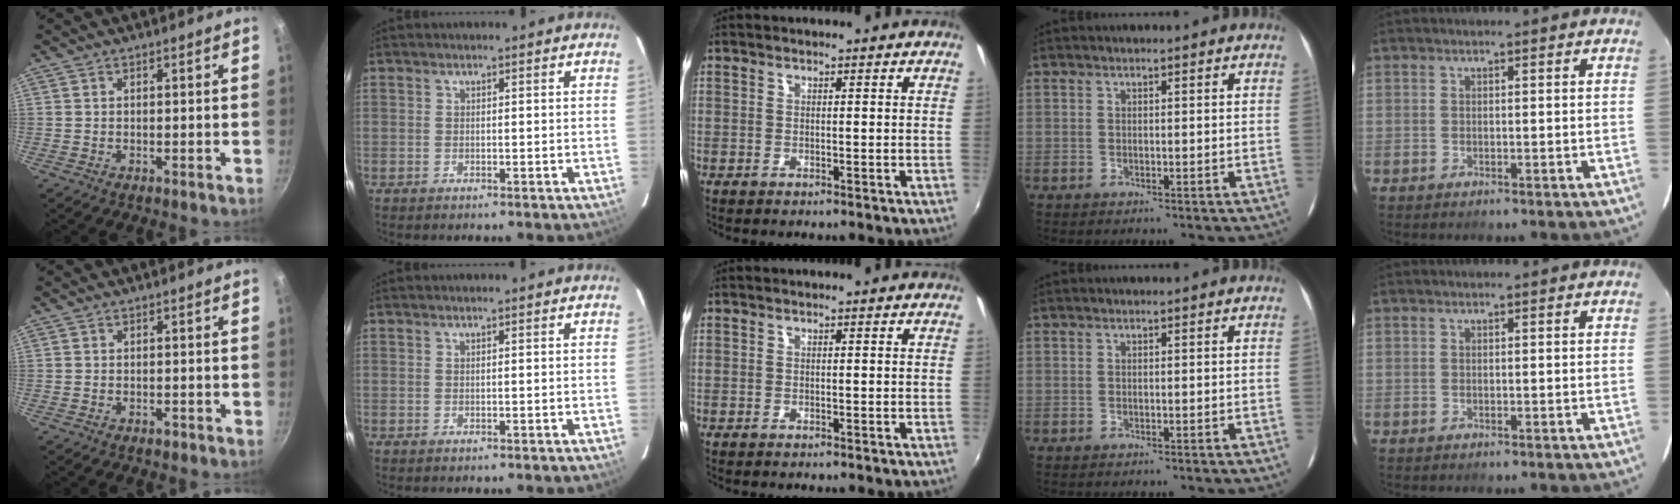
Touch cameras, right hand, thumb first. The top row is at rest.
{"thumb": {"total": 1.0, "force": [-0.6, 0.6, 0.5], "torque": [-0.009, 0.005, -0.007]}}